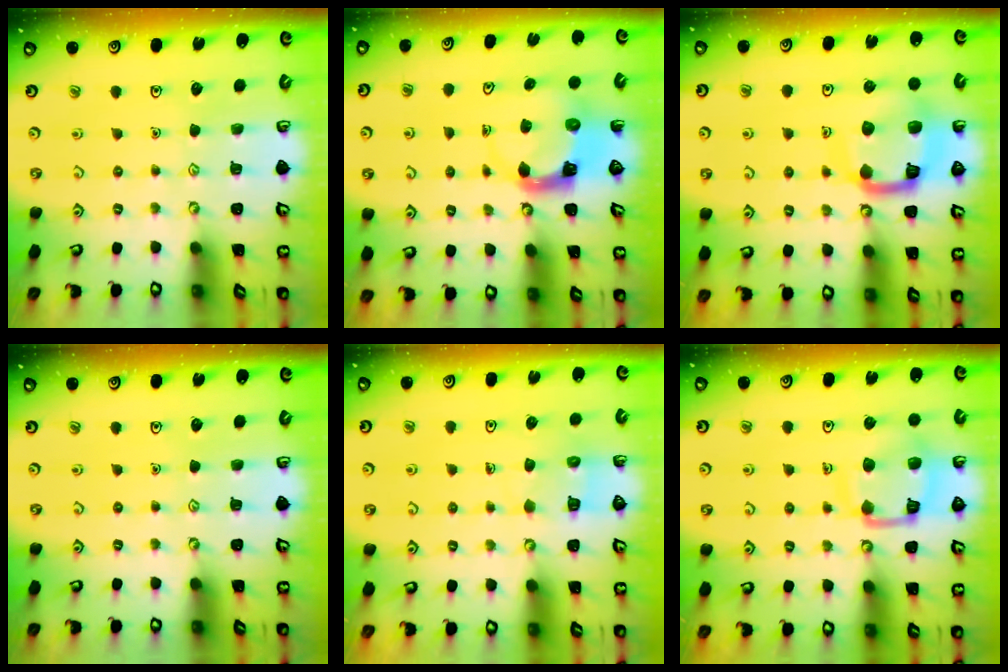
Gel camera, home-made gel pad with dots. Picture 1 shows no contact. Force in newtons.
{"total": 3.9, "press": 3.9, "slide": 0.6}
{"total": 13.5, "press": 13.4, "slide": 1.3}
{"total": 0.0}
{"total": 5.9, "press": 5.9, "slide": 0.6}
{"total": 12.5, "press": 12.5, "slide": 1.3}